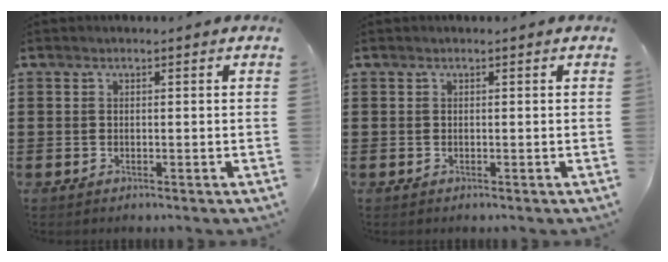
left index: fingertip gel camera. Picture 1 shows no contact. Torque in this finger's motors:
{"motor_torque": [0.00, 0.00, 0.00, 0.00]}